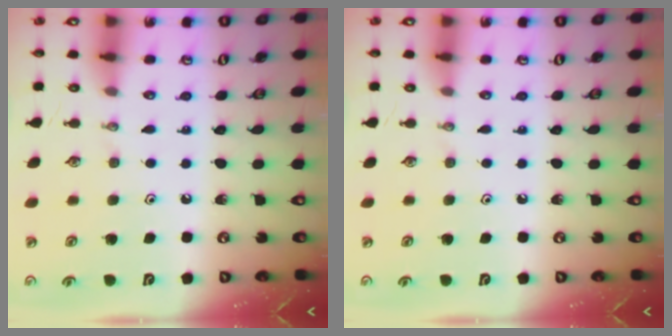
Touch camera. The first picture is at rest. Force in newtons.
{"total": 0.0}